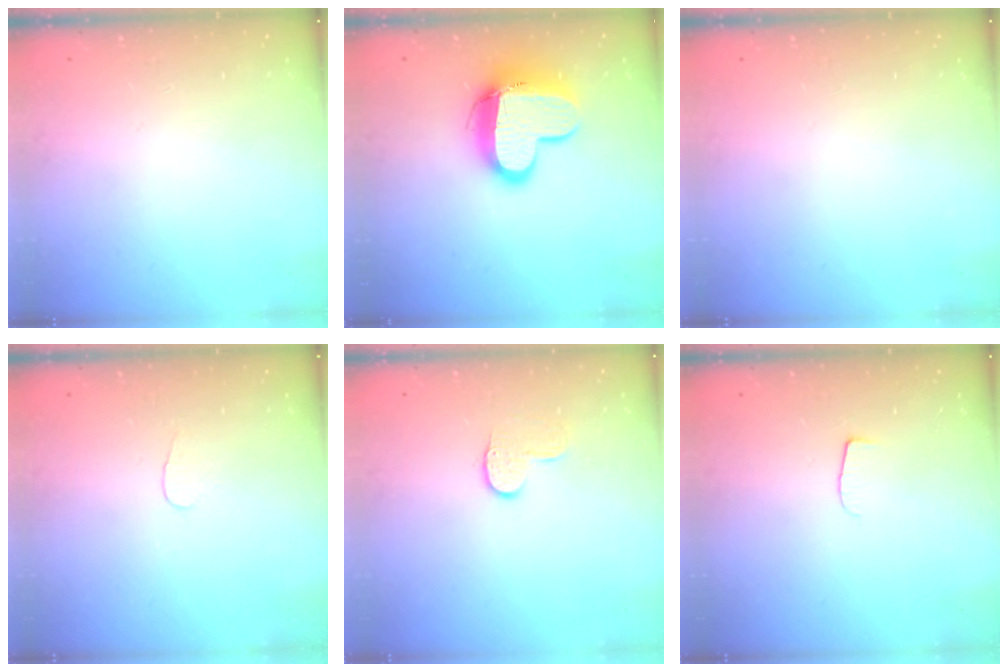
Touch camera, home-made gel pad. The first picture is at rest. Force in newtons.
{"total": 14.1, "press": 14.1, "slide": 1.1}
{"total": 0.0}
{"total": 2.8, "press": 2.7, "slide": 0.3}
{"total": 6.6, "press": 6.6, "slide": 0.6}
{"total": 4.3, "press": 4.3, "slide": 0.5}